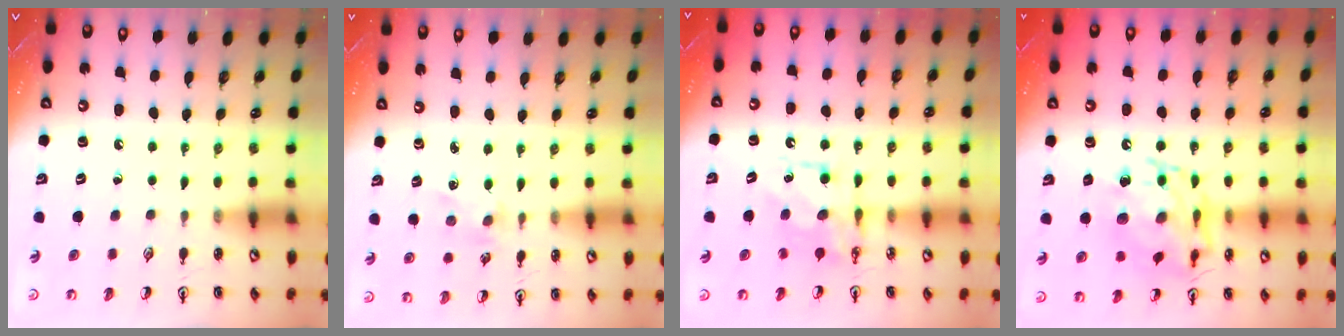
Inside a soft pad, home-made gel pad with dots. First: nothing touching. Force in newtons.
{"total": 2.2, "press": 2.1, "slide": 0.3}
{"total": 7.7, "press": 7.7, "slide": 0.4}
{"total": 14.2, "press": 14.2, "slide": 1.1}